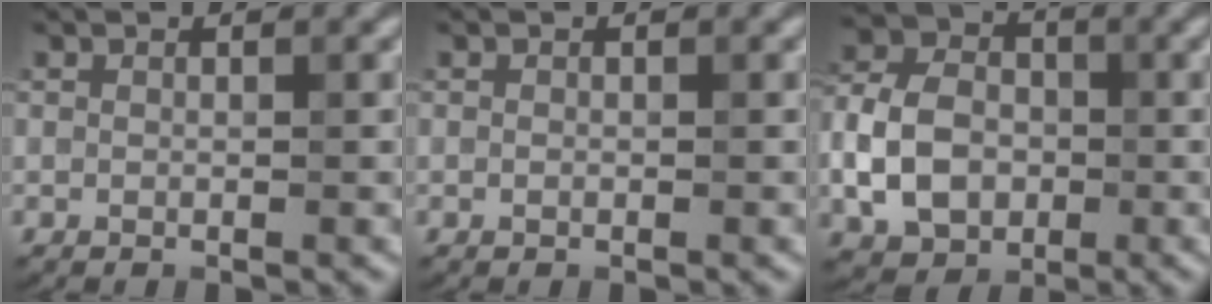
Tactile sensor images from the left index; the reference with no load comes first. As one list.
[{"total": 0.0}, {"total": 6.8, "force": [-1.6, 5.0, 4.2], "torque": [-0.098, 0.007, -0.041]}]